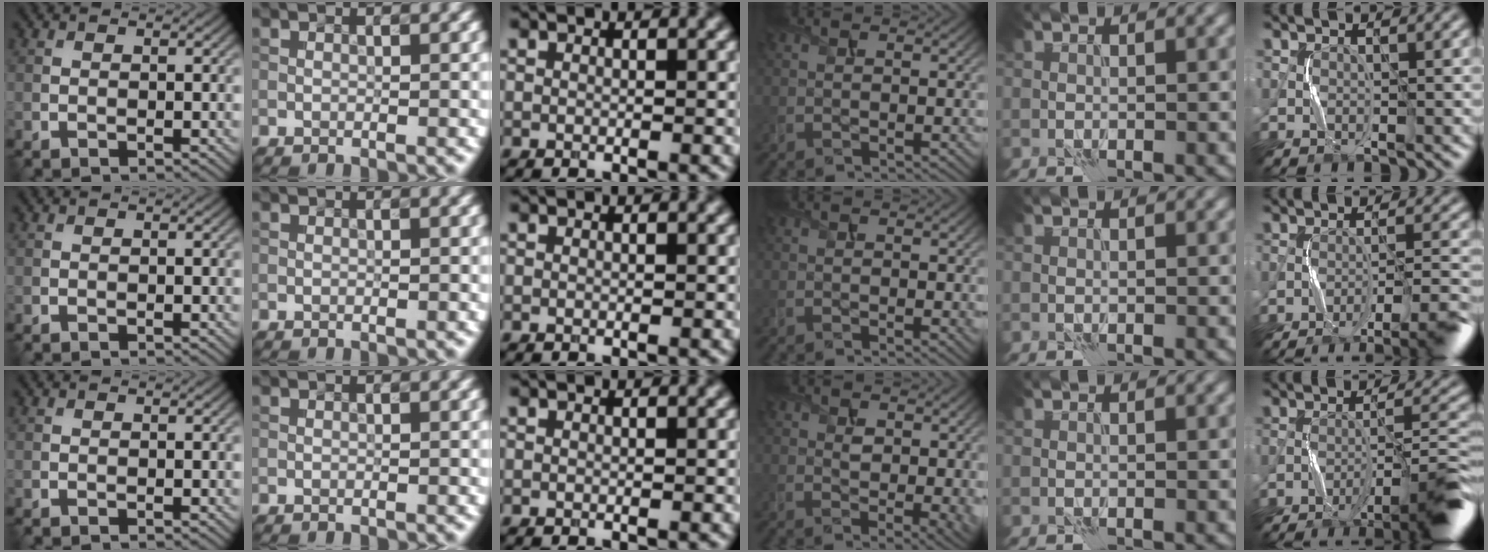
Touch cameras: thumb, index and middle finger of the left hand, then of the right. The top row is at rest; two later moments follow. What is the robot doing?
{"motion": "squeeze", "object": "paper clamp"}